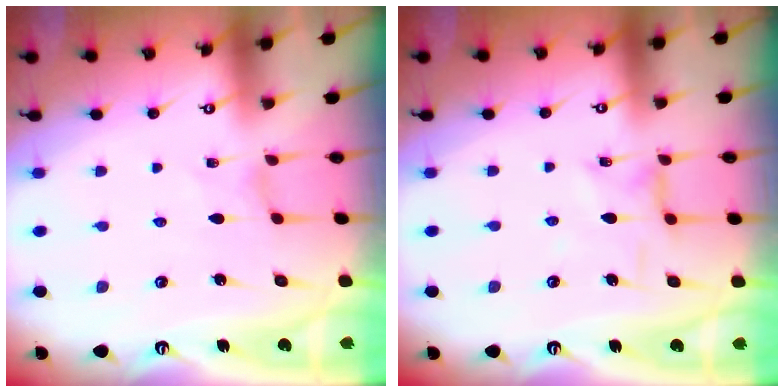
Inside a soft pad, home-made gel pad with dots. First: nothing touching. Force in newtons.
{"total": 1.4, "press": 1.4, "slide": 0.3}